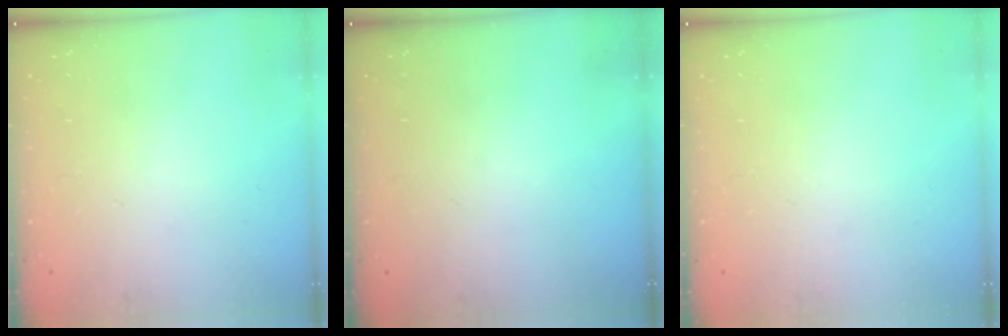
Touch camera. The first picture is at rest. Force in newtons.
{"total": 0.0}
{"total": 0.0}